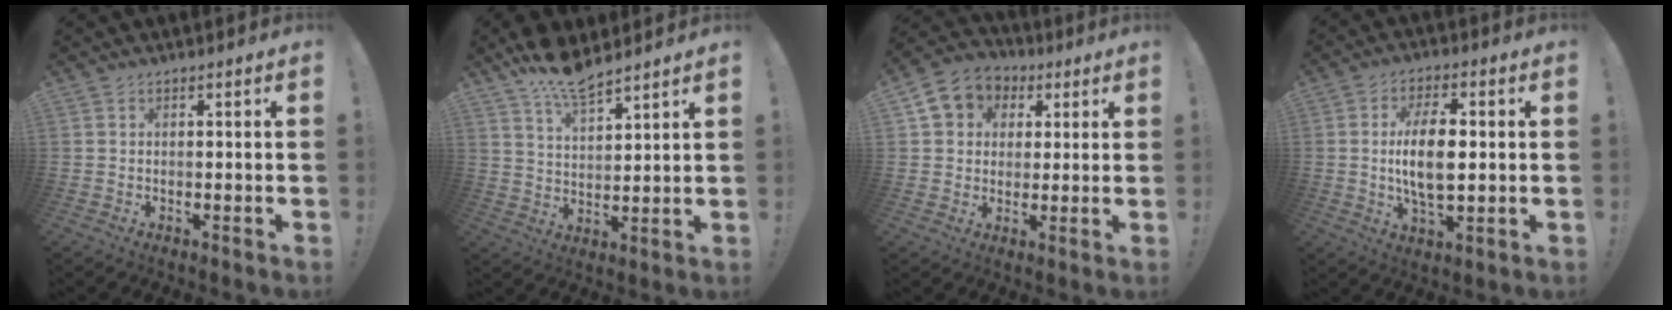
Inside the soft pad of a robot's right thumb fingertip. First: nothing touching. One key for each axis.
{"total": 9.4, "fx": 7.8, "fy": 2.5, "fz": 4.6, "tx": -0.079, "ty": -0.051, "tz": 0.143}
{"total": 9.6, "fx": 3.1, "fy": 8.4, "fz": 3.5, "tx": -0.046, "ty": -0.010, "tz": 0.065}
{"total": 12.3, "fx": 0.7, "fy": 5.6, "fz": 10.9, "tx": -0.204, "ty": -0.005, "tz": 0.005}